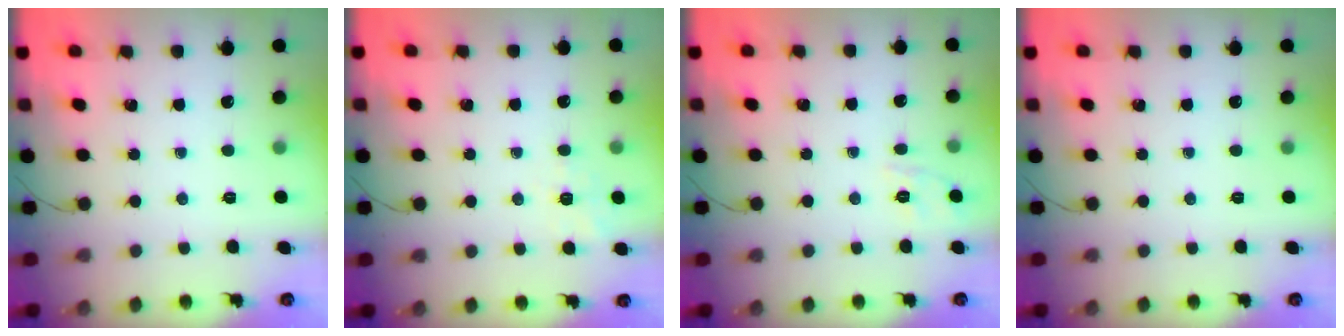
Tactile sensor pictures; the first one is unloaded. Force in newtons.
{"total": 2.0, "press": 1.1, "slide": 1.6}
{"total": 2.0, "press": 0.7, "slide": 1.9}
{"total": 0.0}